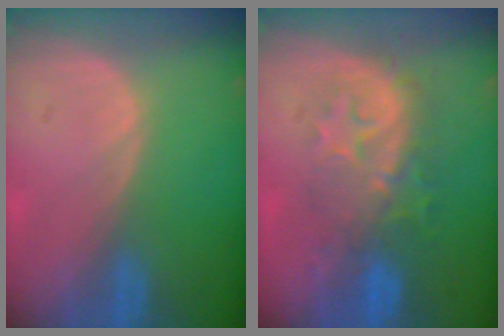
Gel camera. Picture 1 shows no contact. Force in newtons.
{"total": 8.4, "press": 8.2, "slide": 1.4}